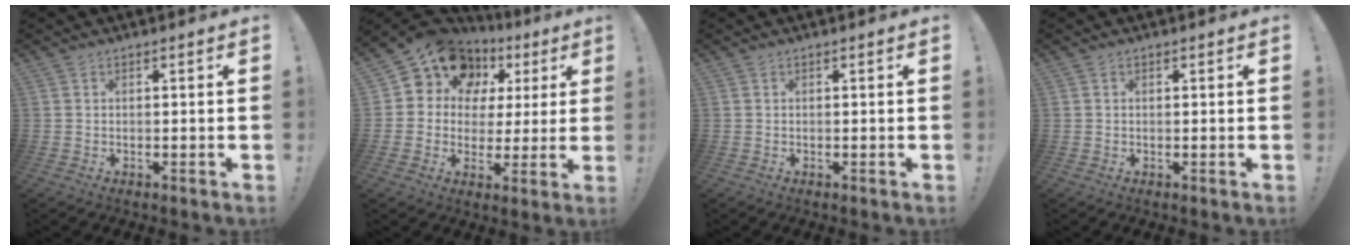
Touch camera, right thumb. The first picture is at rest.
{"total": 13.5, "force": [8.2, 9.6, 4.6], "torque": [-0.081, -0.059, 0.160]}
{"total": 0.0}
{"total": 0.0}